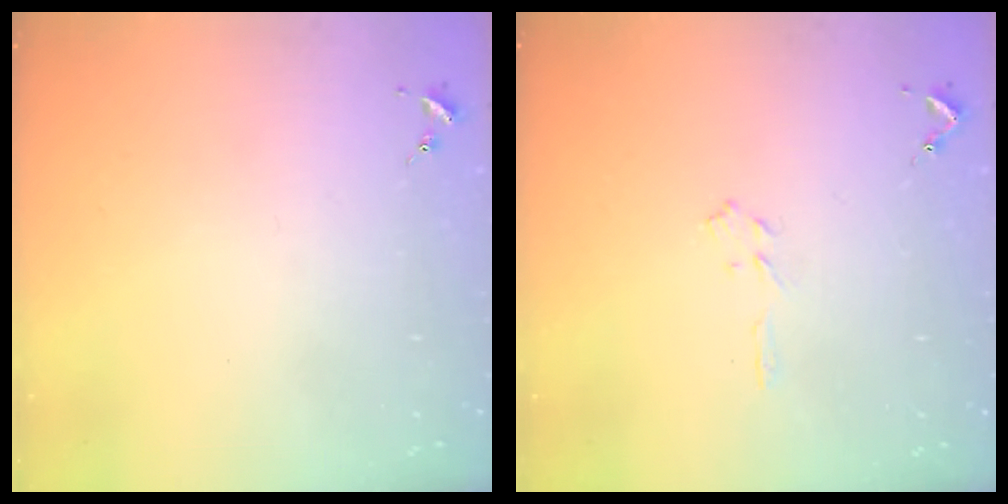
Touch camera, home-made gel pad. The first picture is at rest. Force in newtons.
{"total": 3.1, "press": 3.1, "slide": 0.3}